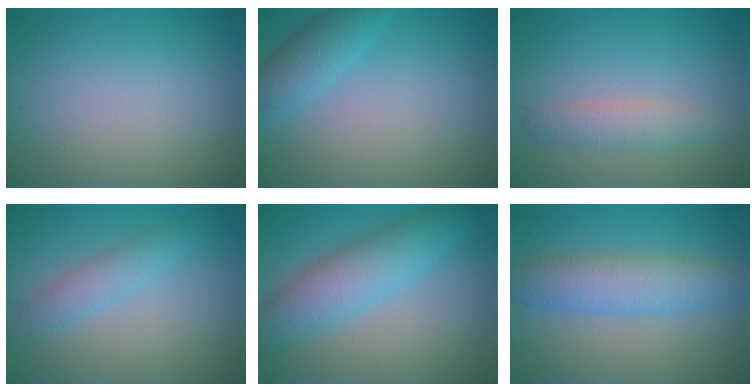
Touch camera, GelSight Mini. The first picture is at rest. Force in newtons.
{"total": 3.0, "press": 3.0, "slide": 0.2}
{"total": 2.4, "press": 2.4, "slide": 0.0}
{"total": 2.4, "press": 2.4, "slide": 0.1}
{"total": 5.5, "press": 5.5, "slide": 0.1}
{"total": 5.1, "press": 5.1, "slide": 0.2}